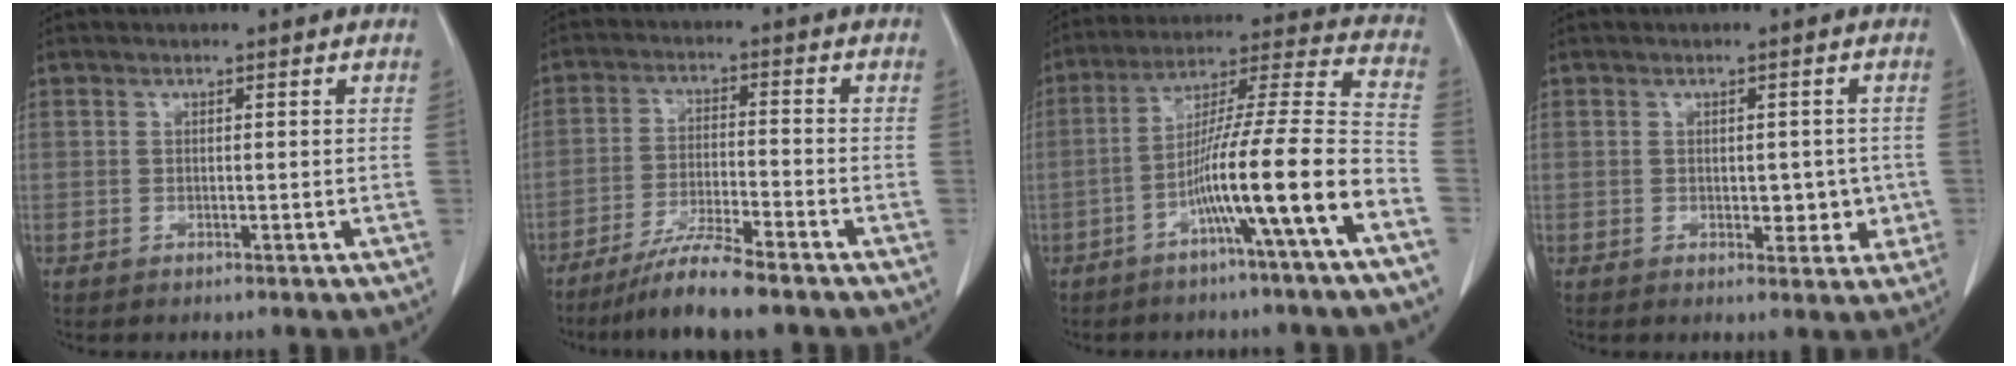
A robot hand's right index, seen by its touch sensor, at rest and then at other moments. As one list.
[{"total": 8.0, "force": [-6.5, -0.2, 4.7], "torque": [-0.085, -0.025, -0.117]}, {"total": 15.7, "force": [-7.1, -1.2, 14.0], "torque": [-0.229, 0.009, -0.121]}, {"total": 4.2, "force": [-0.5, 2.5, 3.3], "torque": [-0.028, 0.003, -0.001]}]